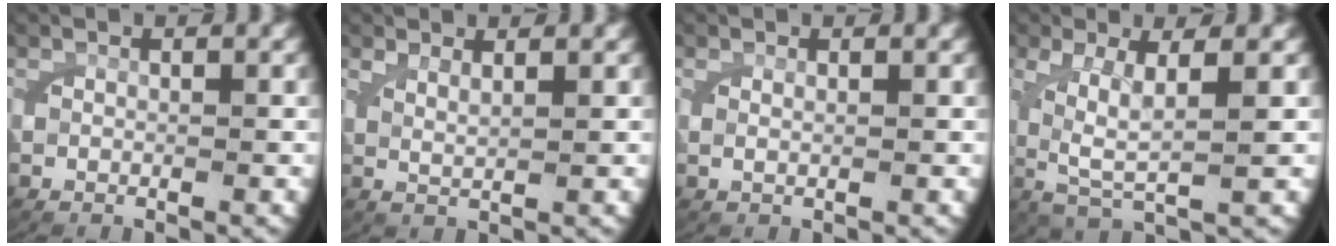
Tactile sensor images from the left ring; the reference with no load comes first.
{"total": 1.7, "force": [1.2, -0.1, 1.2], "torque": [-0.026, -0.009, 0.030]}
{"total": 0.8, "force": [0.5, 0.0, 0.6], "torque": [-0.016, -0.005, 0.012]}
{"total": 5.1, "force": [0.7, 2.3, 4.5], "torque": [-0.098, -0.017, 0.026]}